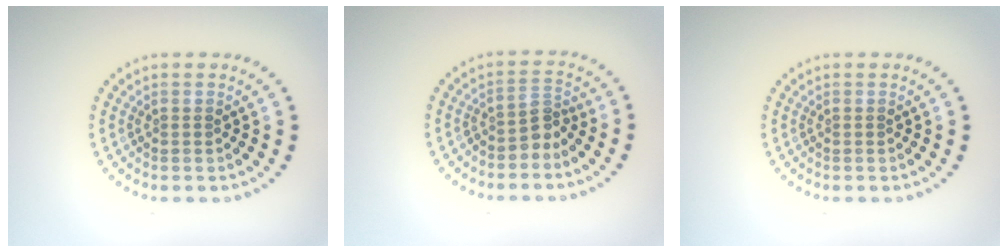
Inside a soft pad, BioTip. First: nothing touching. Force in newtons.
{"total": 2.0, "press": 1.5, "slide": 1.3}
{"total": 0.0}